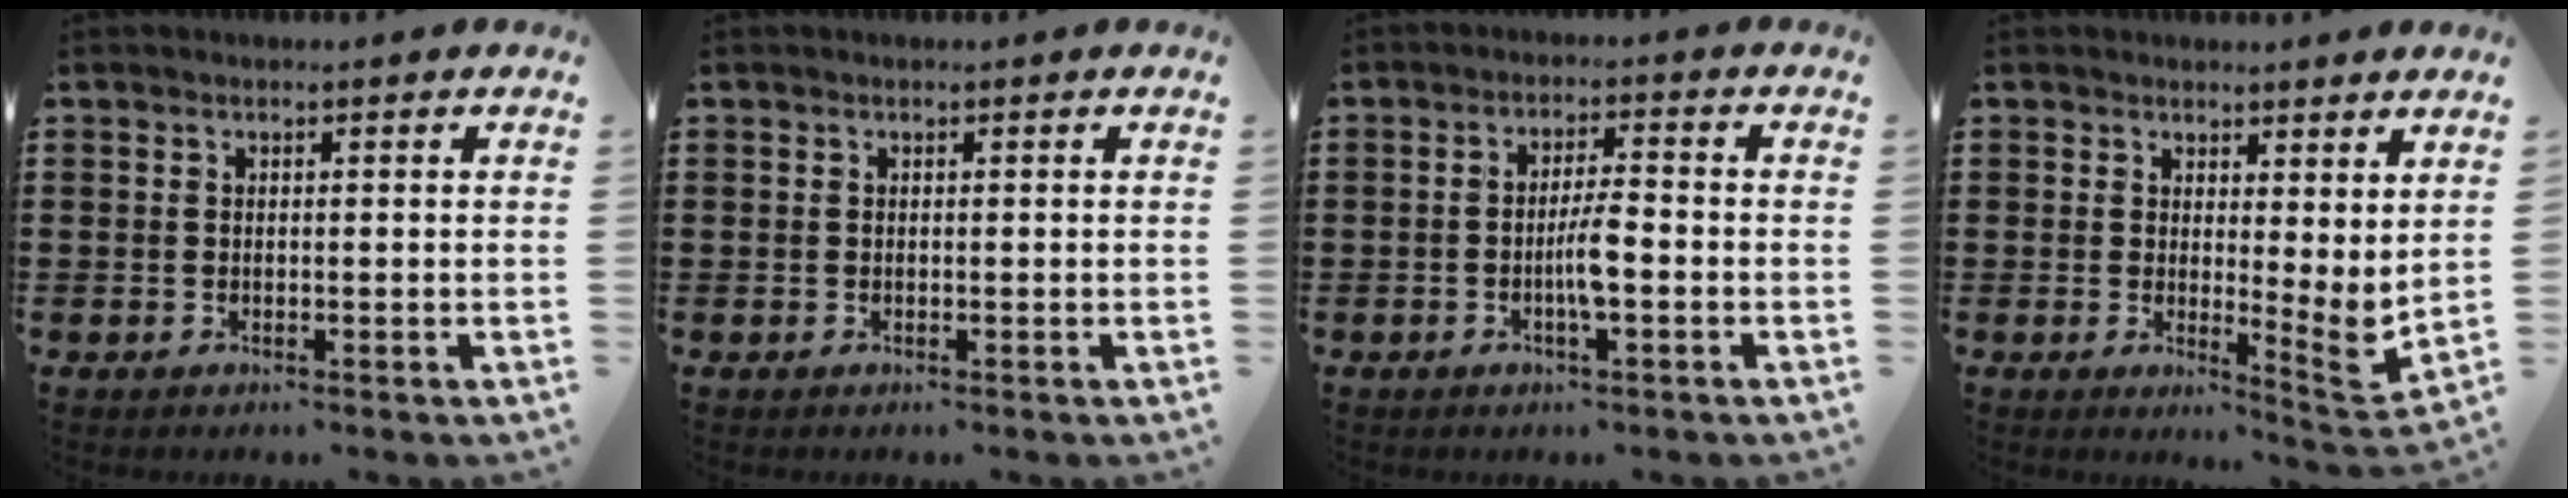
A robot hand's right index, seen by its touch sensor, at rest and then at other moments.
{"total": 0.0}
{"total": 4.4, "force": [-1.2, 0.6, 4.2], "torque": [-0.081, 0.001, -0.026]}
{"total": 4.1, "force": [3.3, 0.9, 2.2], "torque": [-0.039, -0.024, 0.060]}